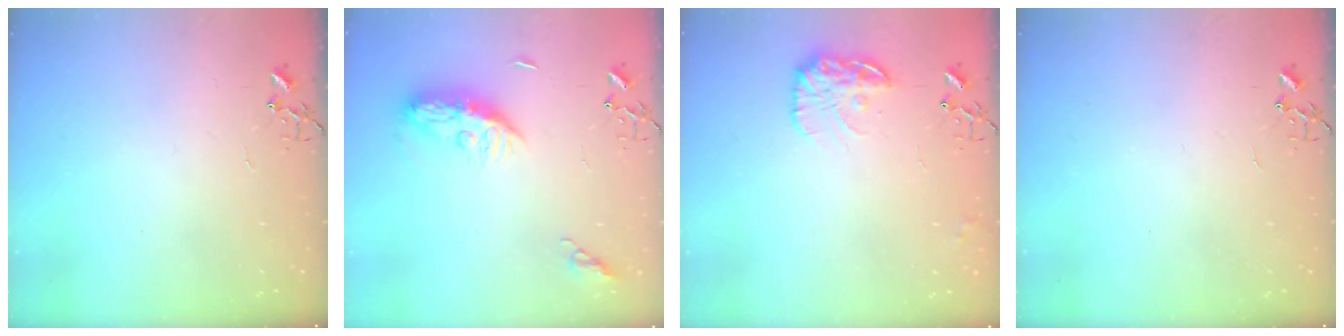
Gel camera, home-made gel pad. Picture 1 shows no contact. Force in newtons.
{"total": 9.8, "press": 9.8, "slide": 0.5}
{"total": 14.2, "press": 14.2, "slide": 0.7}
{"total": 0.0}